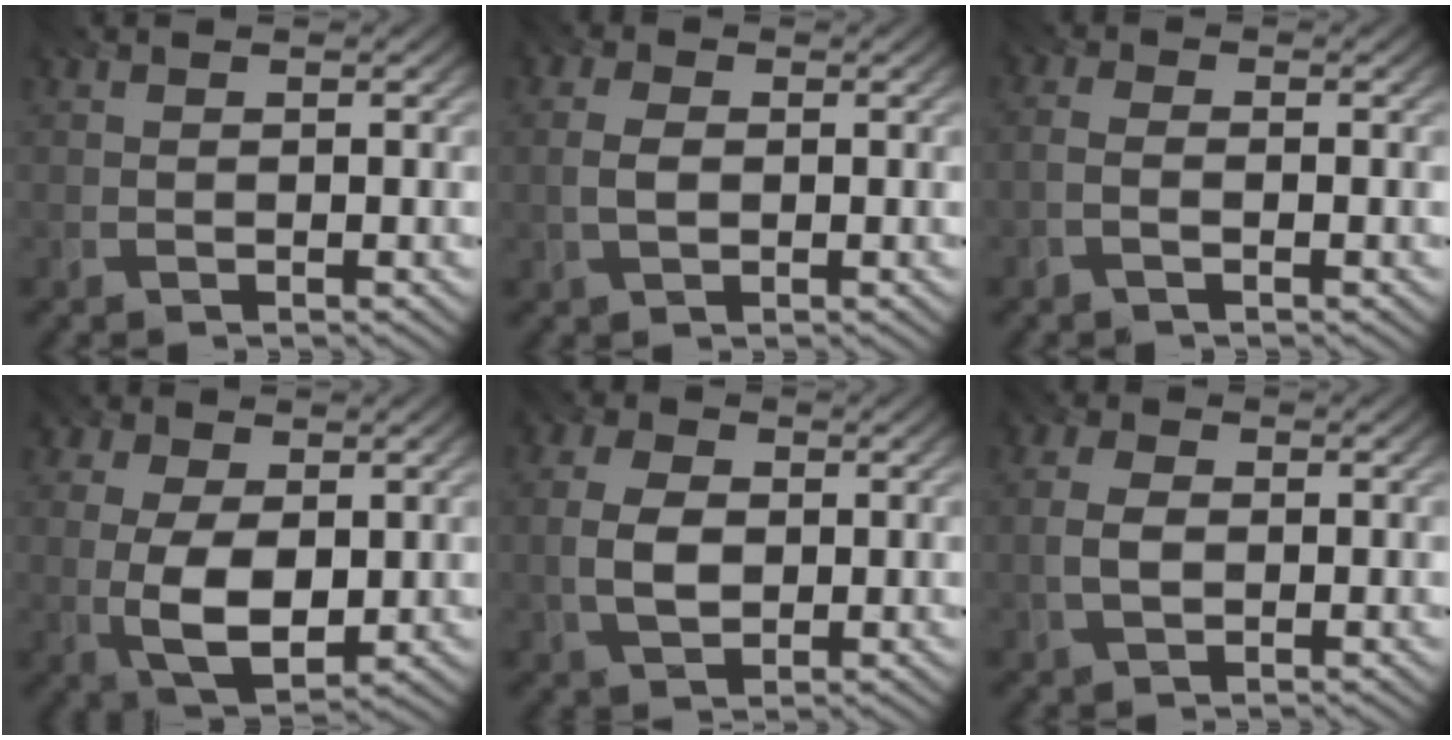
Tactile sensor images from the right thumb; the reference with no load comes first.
{"total": 2.9, "force": [-0.5, 1.9, 2.1], "torque": [-0.053, 0.001, -0.018]}
{"total": 2.0, "force": [-1.6, 0.5, 1.1], "torque": [-0.023, -0.004, -0.040]}
{"total": 8.8, "force": [0.4, 5.4, 6.9], "torque": [-0.157, -0.002, 0.001]}
{"total": 5.4, "force": [-0.5, 3.7, 3.9], "torque": [-0.098, 0.001, -0.015]}
{"total": 3.3, "force": [-0.8, 2.1, 2.4], "torque": [-0.058, -0.001, -0.023]}